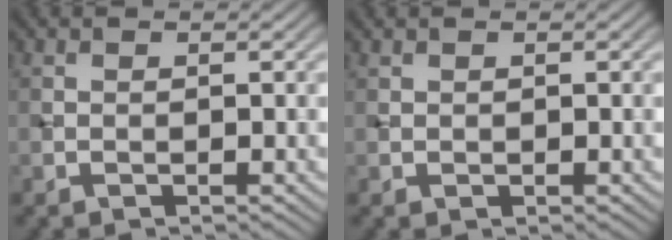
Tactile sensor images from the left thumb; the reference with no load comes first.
{"total": 0.7, "force": [0.4, 0.5, 0.1], "torque": [-0.003, 0.000, 0.012]}